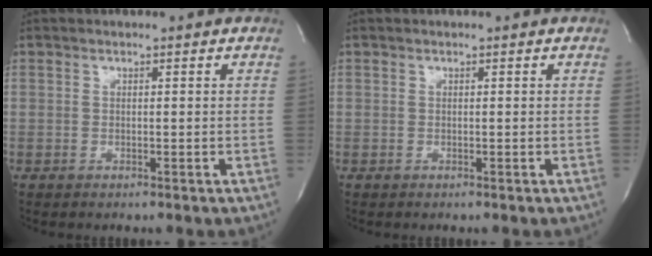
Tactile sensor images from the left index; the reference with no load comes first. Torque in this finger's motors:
{"motor_torque": [0.00, 0.00, 0.00, 0.00]}